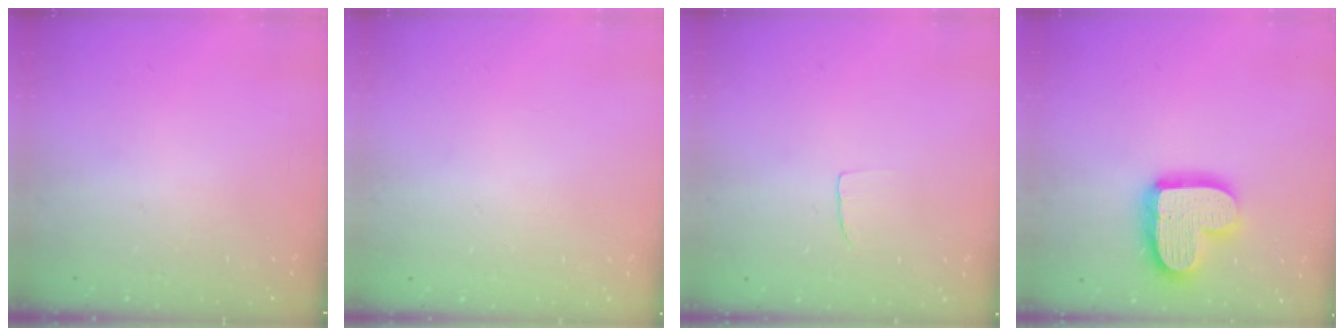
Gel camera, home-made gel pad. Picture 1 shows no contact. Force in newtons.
{"total": 0.0}
{"total": 2.7, "press": 2.7, "slide": 0.2}
{"total": 17.0, "press": 17.0, "slide": 1.4}